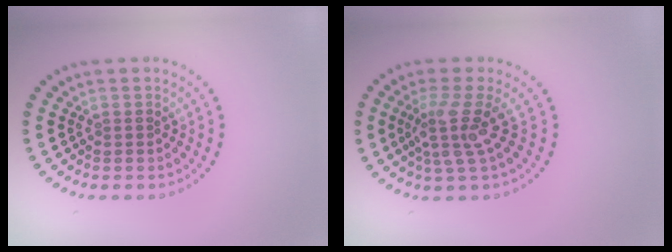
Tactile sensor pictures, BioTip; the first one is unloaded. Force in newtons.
{"total": 3.6, "press": 2.6, "slide": 2.4}